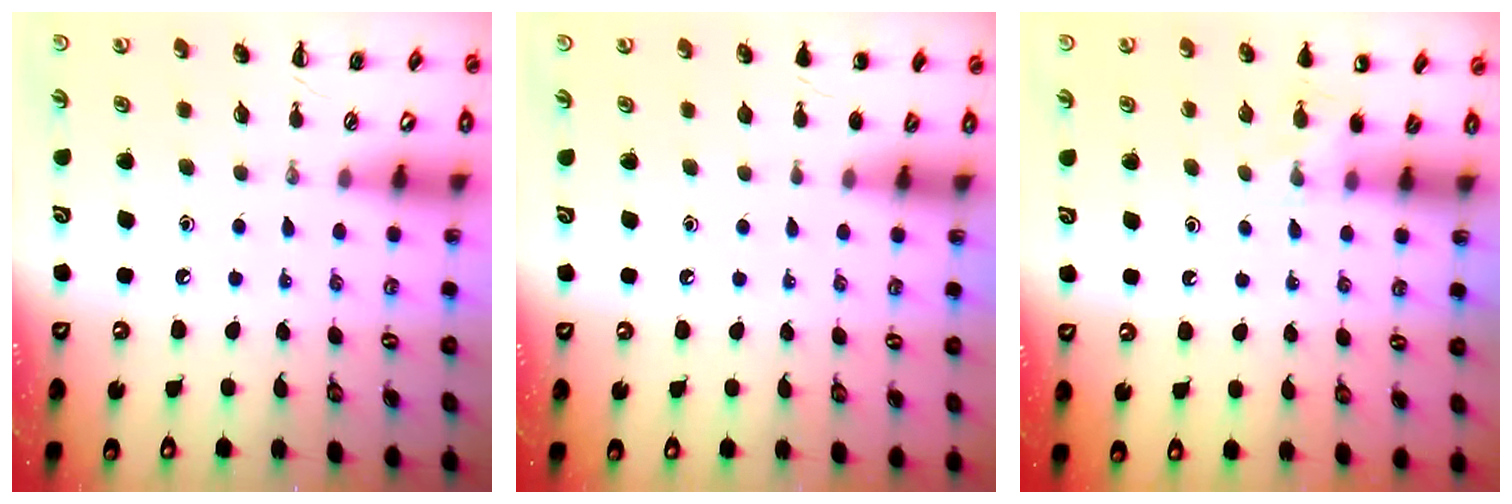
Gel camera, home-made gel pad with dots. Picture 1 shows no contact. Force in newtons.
{"total": 1.2, "press": 1.2, "slide": 0.1}
{"total": 4.6, "press": 4.4, "slide": 1.4}